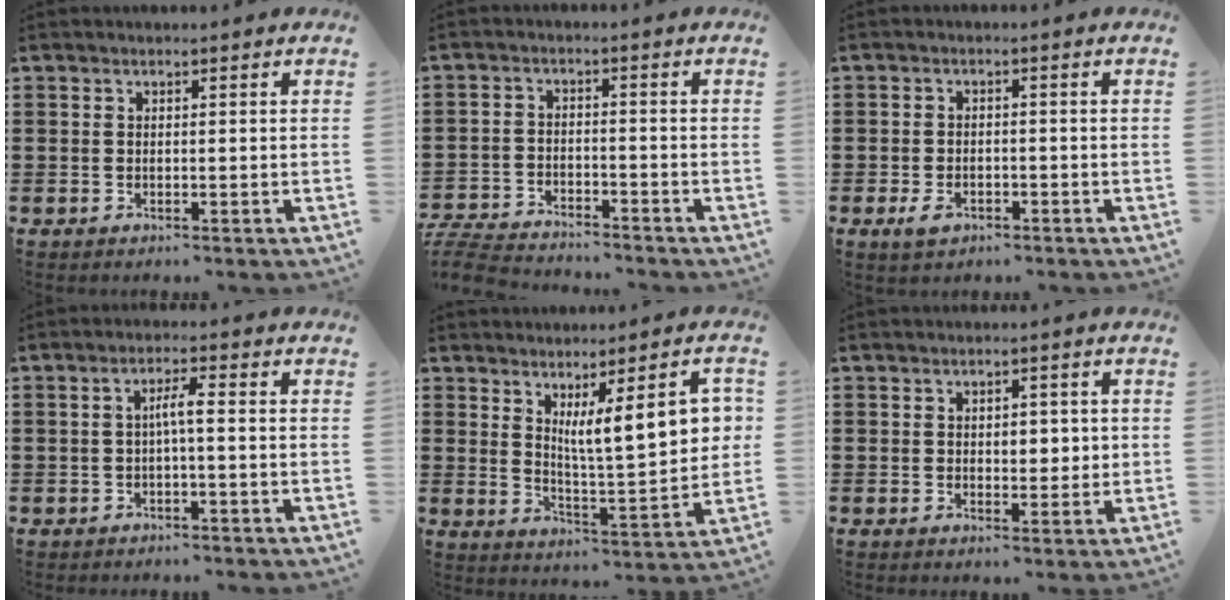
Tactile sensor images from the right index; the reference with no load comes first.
{"total": 5.2, "force": [-5.1, 0.6, 0.7], "torque": [-0.030, -0.001, -0.108]}
{"total": 2.4, "force": [-1.4, 1.3, 1.4], "torque": [-0.033, -0.001, -0.030]}
{"total": 3.1, "force": [-0.3, 0.3, 3.0], "torque": [-0.058, 0.005, -0.010]}
{"total": 10.0, "force": [3.9, 2.2, 9.0], "torque": [-0.149, -0.008, 0.063]}
{"total": 2.8, "force": [0.2, 1.8, 2.1], "torque": [-0.027, 0.003, -0.001]}